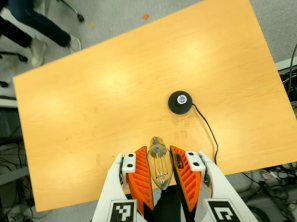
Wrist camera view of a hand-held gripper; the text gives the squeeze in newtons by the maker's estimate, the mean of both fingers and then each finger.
{"total": 8.1, "left": 7.1, "right": 9.1}